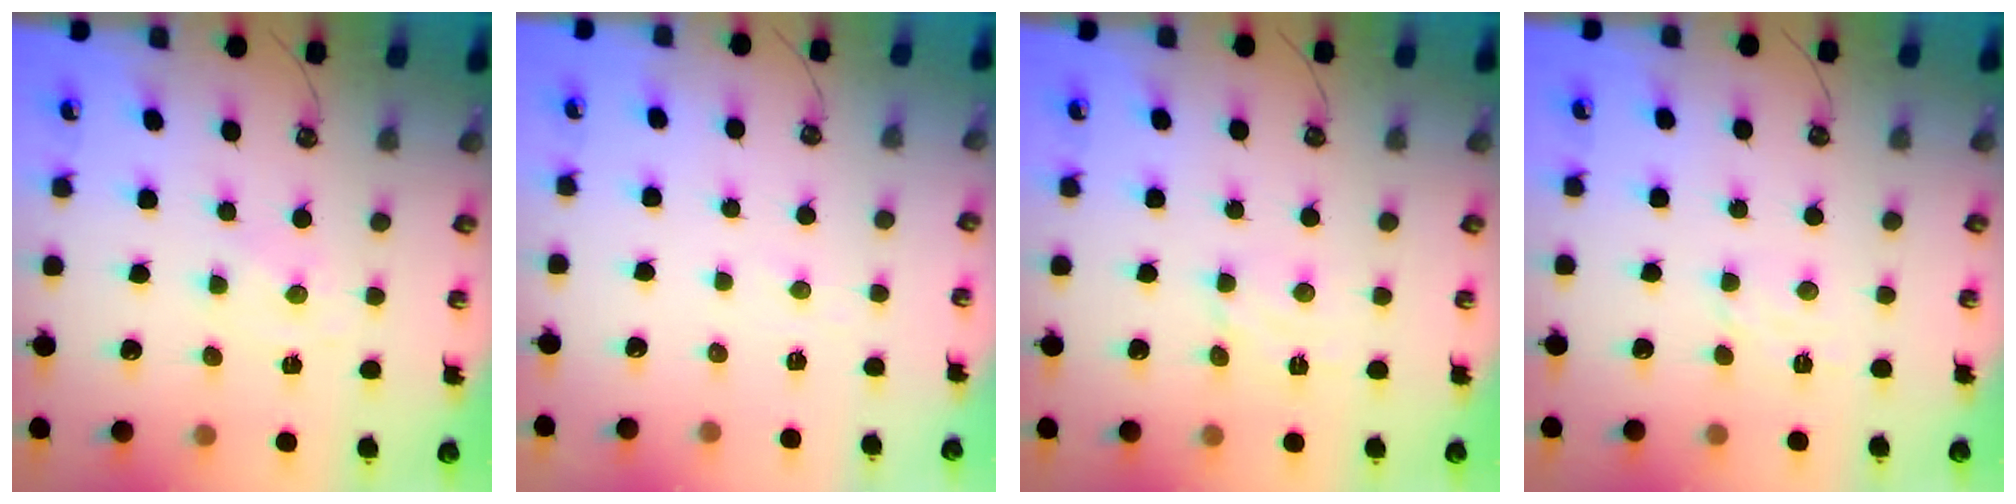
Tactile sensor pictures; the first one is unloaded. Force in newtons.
{"total": 2.2, "press": 2.1, "slide": 0.3}
{"total": 3.7, "press": 3.7, "slide": 0.4}
{"total": 1.8, "press": 1.7, "slide": 0.6}